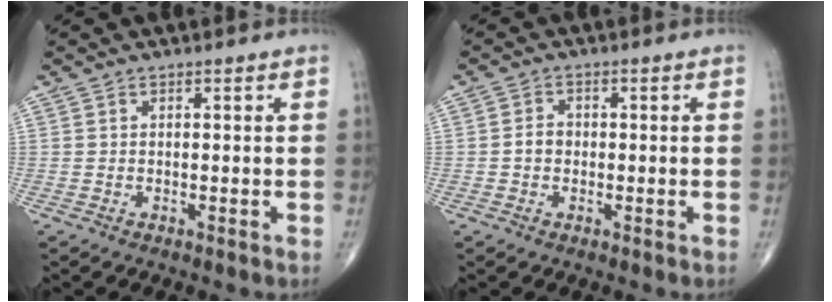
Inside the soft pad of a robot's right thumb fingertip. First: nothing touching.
{"total": 2.3, "force": [-0.4, 1.9, 1.2], "torque": [-0.012, 0.009, -0.011]}